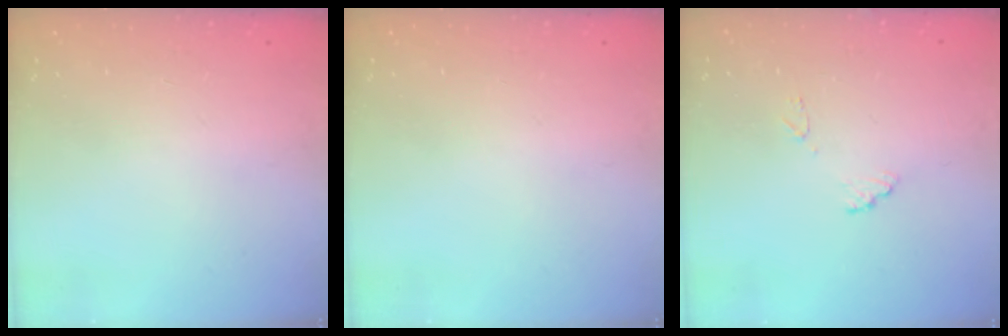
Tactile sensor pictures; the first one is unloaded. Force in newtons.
{"total": 0.0}
{"total": 8.3, "press": 8.2, "slide": 0.7}